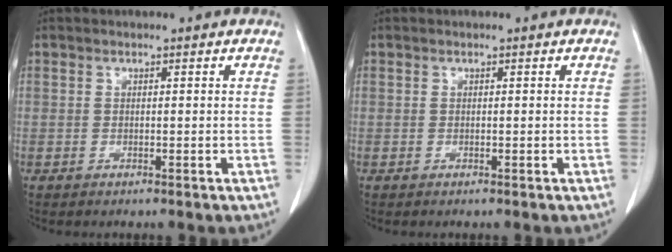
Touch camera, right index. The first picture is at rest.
{"total": 0.0}